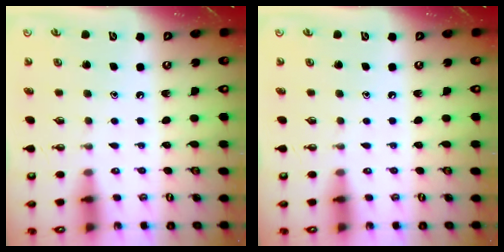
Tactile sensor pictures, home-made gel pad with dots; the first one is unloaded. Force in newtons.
{"total": 0.0}